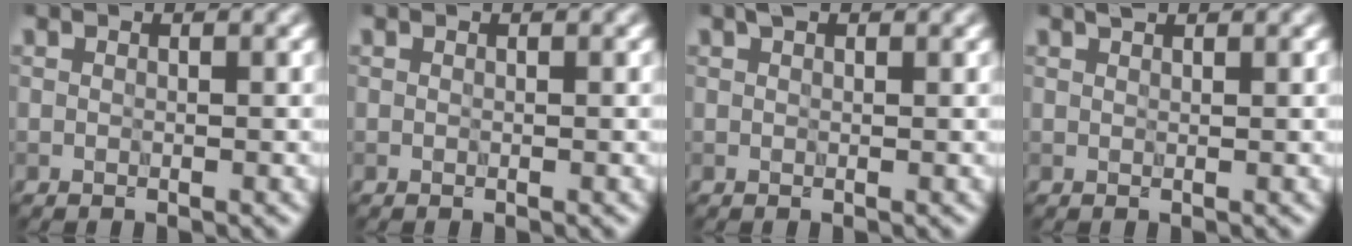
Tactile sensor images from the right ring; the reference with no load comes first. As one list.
[{"total": 0.0}, {"total": 0.9, "force": [0.7, 0.4, 0.5], "torque": [-0.008, 0.004, 0.012]}, {"total": 0.8, "force": [0.7, 0.1, 0.3], "torque": [-0.004, 0.001, 0.013]}]